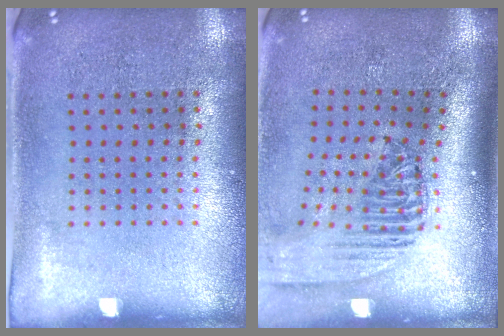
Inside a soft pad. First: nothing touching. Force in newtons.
{"total": 2.4, "press": 1.8, "slide": 1.5}